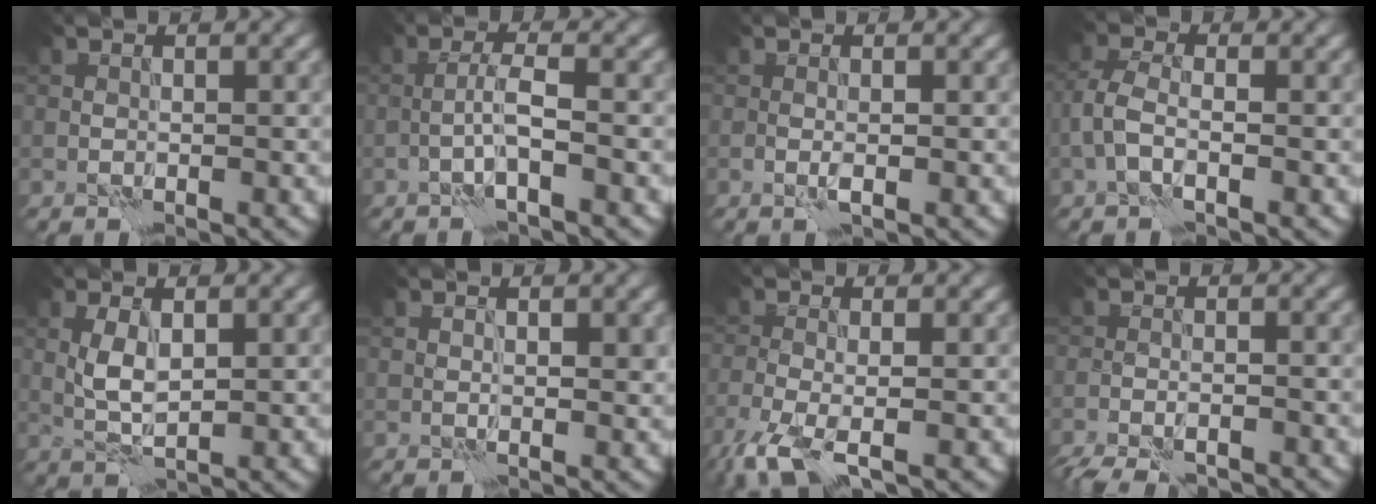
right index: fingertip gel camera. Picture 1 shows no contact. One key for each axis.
{"total": 2.4, "fx": -0.9, "fy": 0.1, "fz": 2.3, "tx": -0.043, "ty": 0.011, "tz": -0.023}
{"total": 1.0, "fx": -0.2, "fy": 0.2, "fz": 1.0, "tx": -0.022, "ty": -0.002, "tz": -0.004}
{"total": 2.8, "fx": -0.9, "fy": 1.2, "fz": 2.4, "tx": -0.057, "ty": 0.005, "tz": -0.026}
{"total": 2.9, "fx": 0.4, "fy": 1.1, "fz": 2.6, "tx": -0.061, "ty": 0.001, "tz": 0.010}
{"total": 1.4, "fx": 0.4, "fy": 0.5, "fz": 1.2, "tx": -0.017, "ty": -0.002, "tz": 0.009}
{"total": 4.7, "fx": -2.9, "fy": 1.4, "fz": 3.5, "tx": -0.085, "ty": -0.015, "tz": -0.065}
{"total": 5.7, "fx": -5.1, "fy": 1.1, "fz": 2.4, "tx": -0.040, "ty": -0.012, "tz": -0.076}